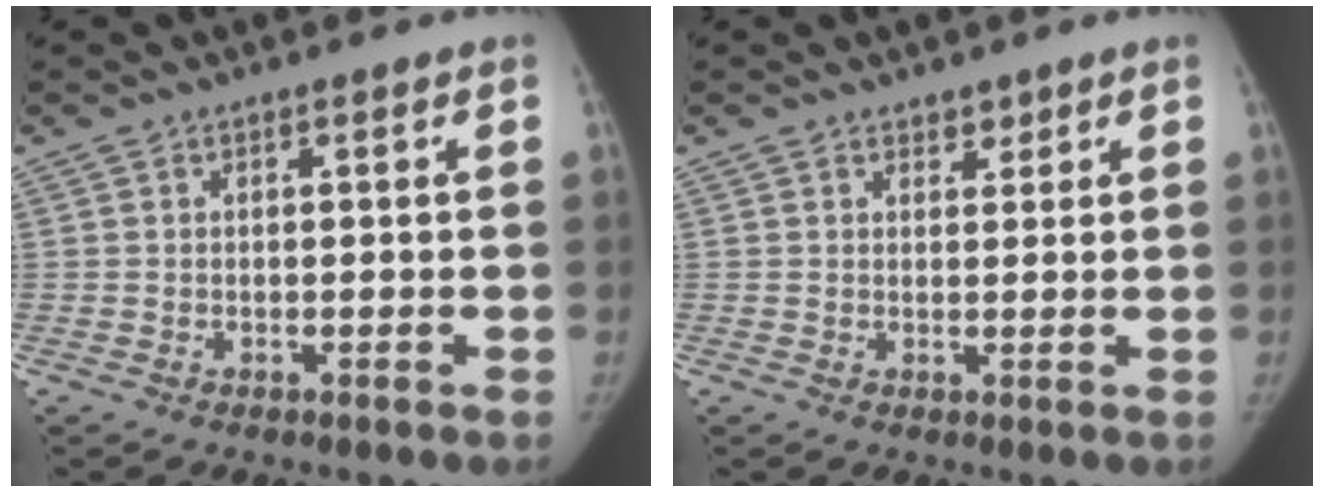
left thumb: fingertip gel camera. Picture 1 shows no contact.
{"total": 1.9, "force": [1.4, 1.1, 0.4], "torque": [0.010, -0.009, 0.018]}